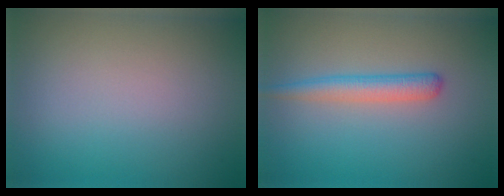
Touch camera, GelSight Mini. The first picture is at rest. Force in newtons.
{"total": 2.5, "press": 2.5, "slide": 0.1}